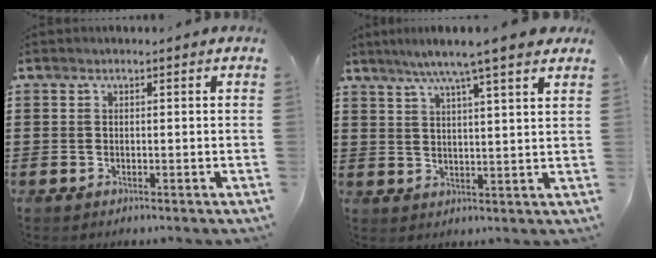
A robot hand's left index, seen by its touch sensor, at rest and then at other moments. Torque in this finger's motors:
{"motor_torque": [2.14, 0.00, 0.56, 0.21]}